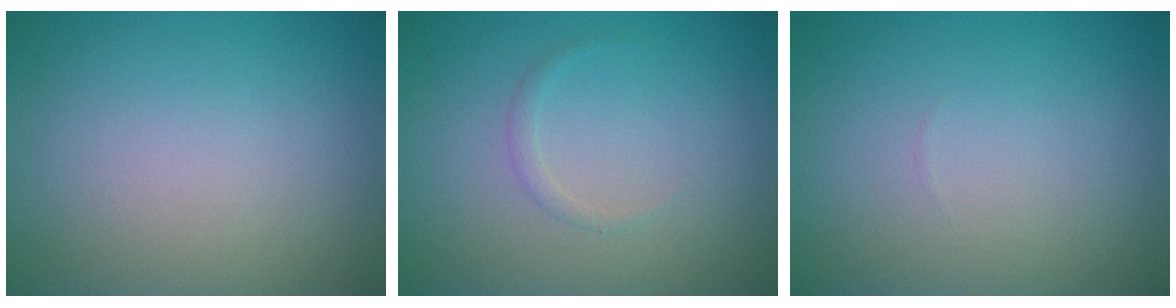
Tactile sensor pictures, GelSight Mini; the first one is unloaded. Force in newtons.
{"total": 0.8, "press": 0.8, "slide": 0.0}
{"total": 0.0}